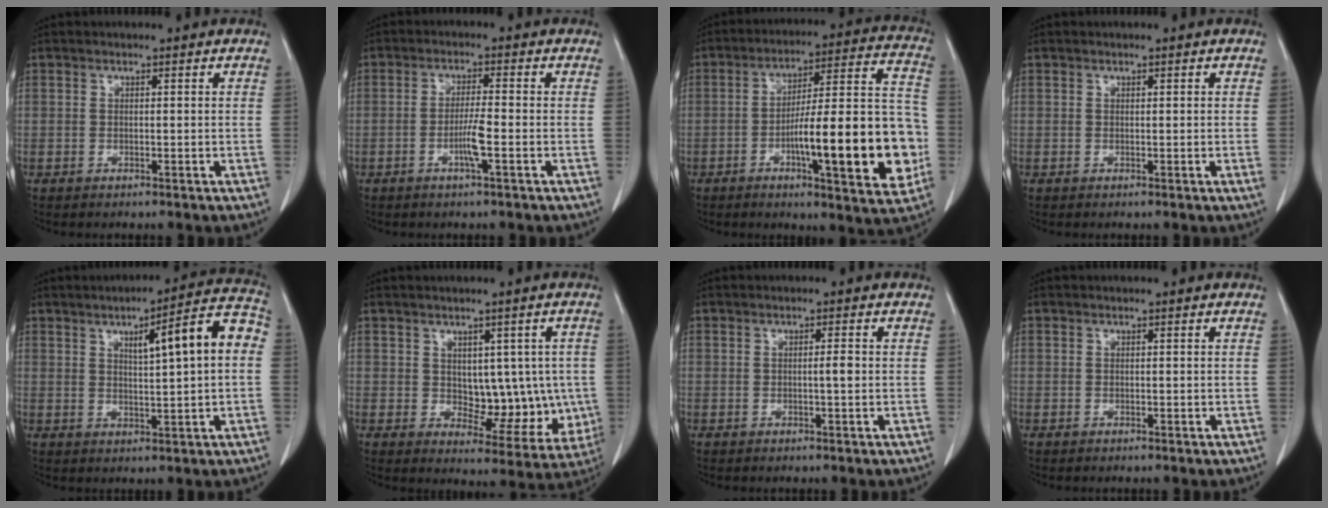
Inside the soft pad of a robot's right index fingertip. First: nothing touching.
{"total": 3.8, "force": [-1.3, -0.2, 3.6], "torque": [-0.066, -0.002, -0.025]}
{"total": 20.8, "force": [-5.2, 3.5, 19.9], "torque": [-0.245, 0.026, -0.065]}
{"total": 0.7, "force": [0.1, -0.1, 0.7], "torque": [-0.011, 0.000, 0.001]}
{"total": 10.8, "force": [2.1, 1.1, 10.6], "torque": [-0.142, 0.027, 0.026]}
{"total": 9.0, "force": [0.4, 5.5, 7.2], "torque": [-0.068, 0.010, 0.026]}
{"total": 1.3, "force": [0.0, 0.0, 1.3], "torque": [-0.018, 0.003, 0.002]}
{"total": 0.0}